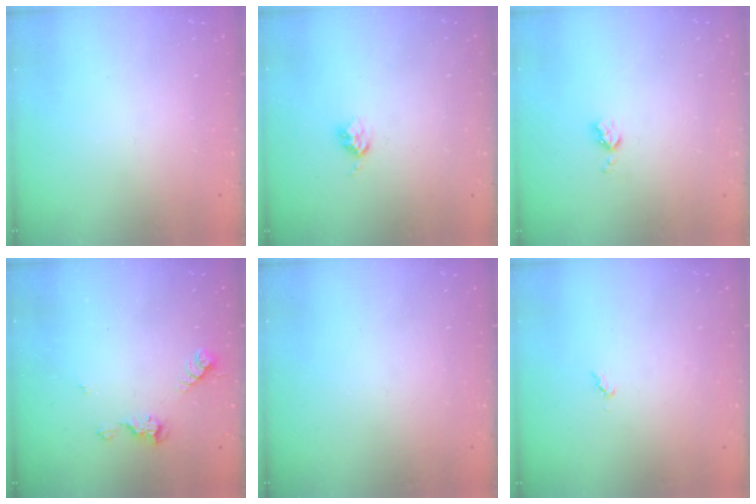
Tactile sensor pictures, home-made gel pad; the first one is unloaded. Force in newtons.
{"total": 3.4, "press": 3.4, "slide": 0.4}
{"total": 4.3, "press": 4.3, "slide": 0.6}
{"total": 6.3, "press": 6.3, "slide": 0.5}
{"total": 0.0}
{"total": 3.3, "press": 3.3, "slide": 0.4}